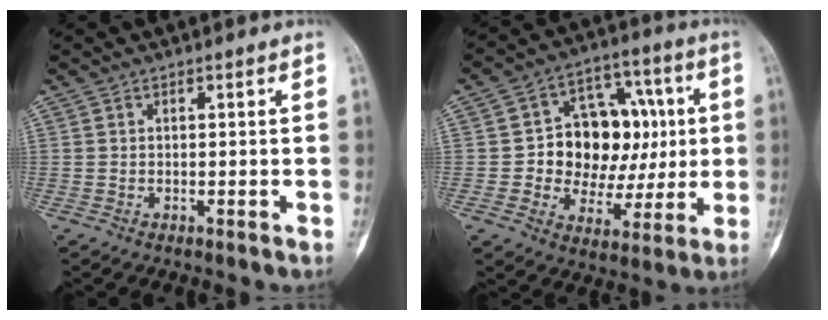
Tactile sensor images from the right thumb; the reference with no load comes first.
{"total": 17.5, "force": [1.4, 12.7, 12.0], "torque": [-0.116, 0.024, 0.028]}